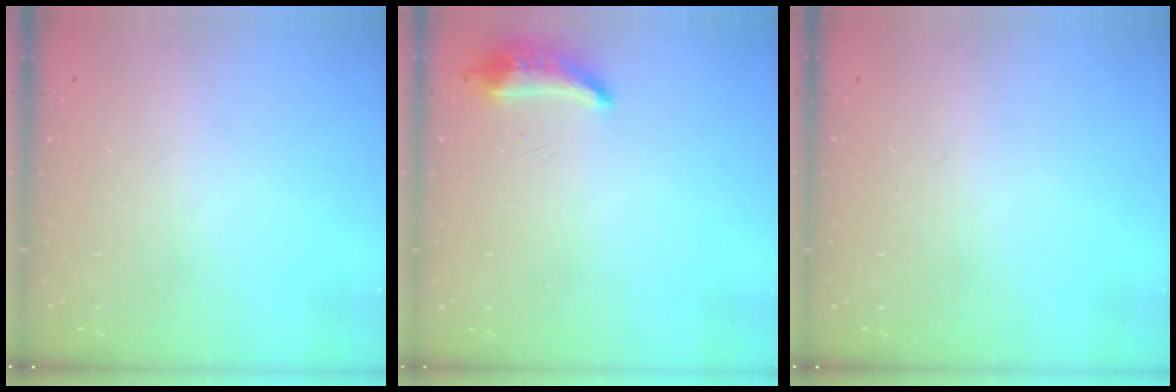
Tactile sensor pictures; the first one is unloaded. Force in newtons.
{"total": 8.7, "press": 8.5, "slide": 2.0}
{"total": 0.0}